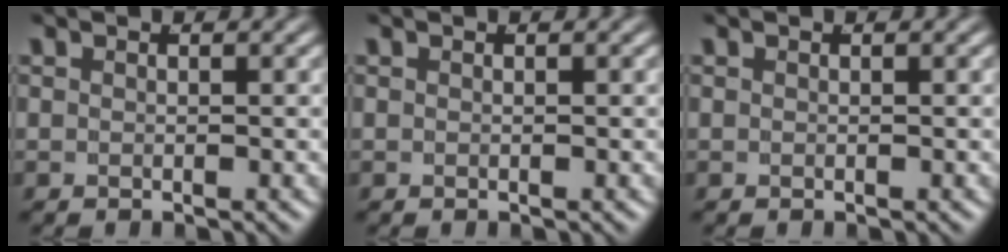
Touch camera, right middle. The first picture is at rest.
{"total": 0.0}
{"total": 0.0}